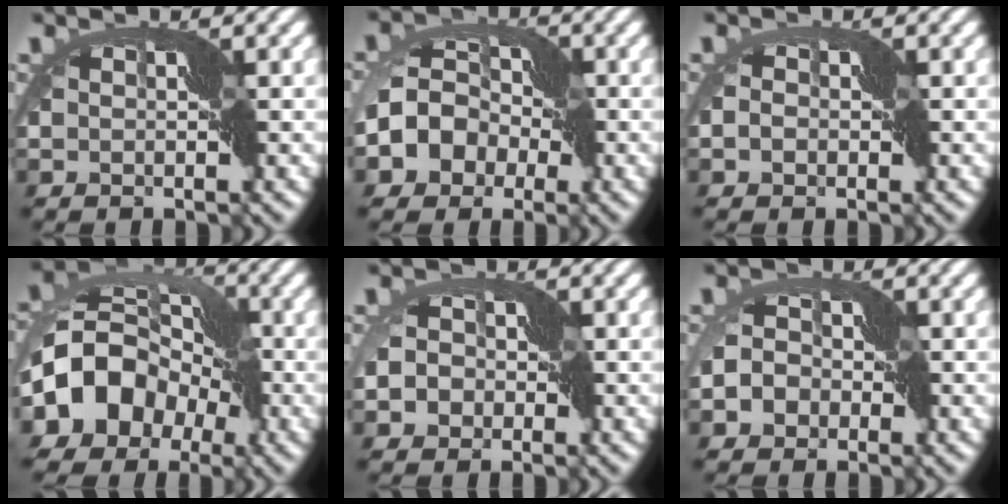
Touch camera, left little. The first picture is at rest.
{"total": 5.9, "force": [-1.2, 4.5, 3.6], "torque": [-0.069, -0.002, -0.044]}
{"total": 1.5, "force": [-0.5, 1.1, 0.8], "torque": [-0.006, 0.004, -0.018]}
{"total": 12.4, "force": [-3.0, 9.3, 7.6], "torque": [-0.140, -0.005, -0.075]}
{"total": 4.2, "force": [-2.3, 3.3, 1.3], "torque": [-0.010, -0.007, -0.055]}
{"total": 3.6, "force": [-1.7, 2.9, 1.5], "torque": [-0.012, 0.001, -0.046]}